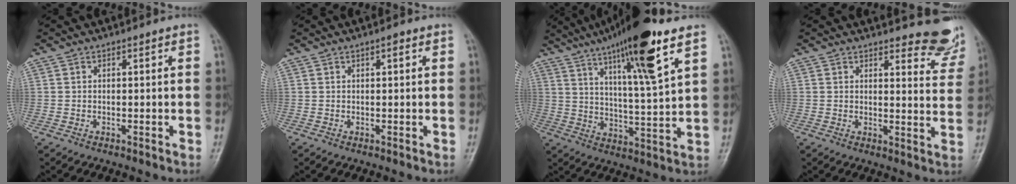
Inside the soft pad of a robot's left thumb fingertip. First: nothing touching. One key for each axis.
{"total": 1.0, "fx": 0.5, "fy": 0.3, "fz": 0.8, "tx": -0.011, "ty": 0.002, "tz": 0.005}
{"total": 18.1, "fx": 10.5, "fy": 2.2, "fz": 14.5, "tx": -0.230, "ty": -0.043, "tz": 0.173}
{"total": 9.2, "fx": 8.7, "fy": 2.4, "fz": 2.1, "tx": 0.010, "ty": -0.076, "tz": 0.081}